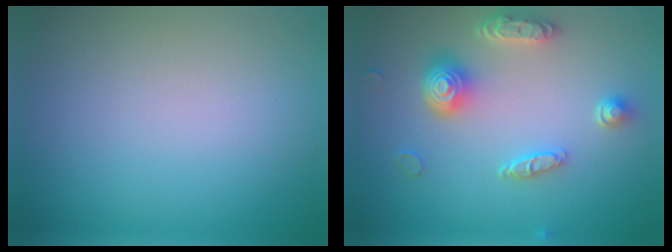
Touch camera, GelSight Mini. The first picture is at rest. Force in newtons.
{"total": 4.6, "press": 3.7, "slide": 2.8}